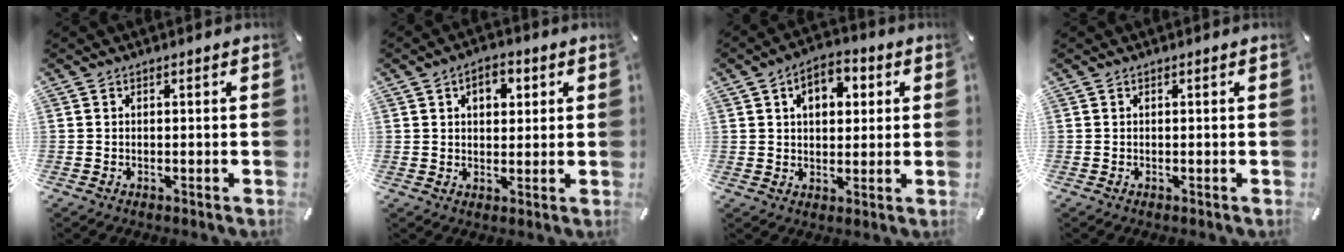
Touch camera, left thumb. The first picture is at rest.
{"total": 5.3, "force": [1.8, 3.8, 3.2], "torque": [-0.030, -0.005, 0.022]}
{"total": 7.4, "force": [2.2, 5.4, 4.5], "torque": [-0.060, 0.001, 0.032]}
{"total": 0.0}